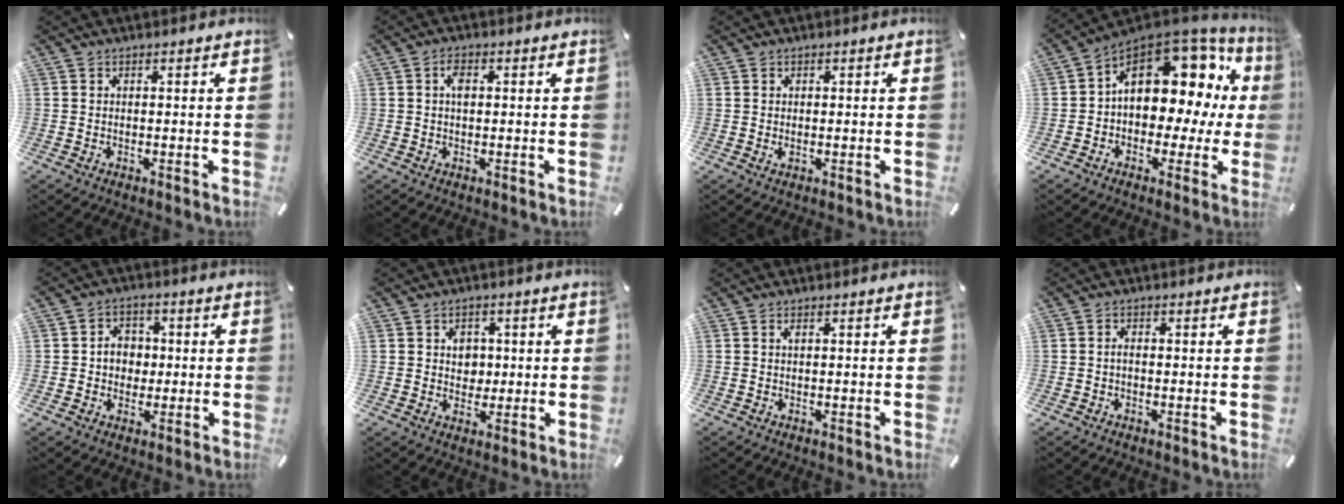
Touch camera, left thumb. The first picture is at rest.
{"total": 2.7, "force": [0.5, 1.5, 2.2], "torque": [-0.046, 0.008, 0.008]}
{"total": 0.7, "force": [0.0, 0.6, 0.4], "torque": [-0.008, 0.003, -0.001]}
{"total": 15.6, "force": [5.2, 10.7, 10.2], "torque": [-0.127, -0.045, 0.086]}
{"total": 5.8, "force": [-0.3, 5.2, 2.6], "torque": [-0.041, 0.009, -0.007]}
{"total": 4.7, "force": [0.6, 4.3, 1.9], "torque": [-0.022, -0.002, 0.005]}
{"total": 0.7, "force": [0.2, 0.2, 0.7], "torque": [-0.013, 0.001, 0.004]}
{"total": 1.4, "force": [-0.3, 0.8, 1.1], "torque": [-0.023, 0.004, -0.008]}